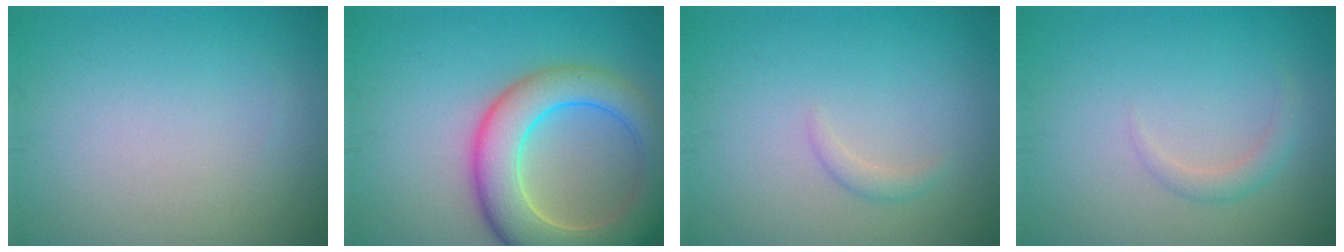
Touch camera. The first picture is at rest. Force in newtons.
{"total": 8.7, "press": 8.7, "slide": 0.5}
{"total": 1.0, "press": 1.0, "slide": 0.1}
{"total": 1.4, "press": 1.4, "slide": 0.1}